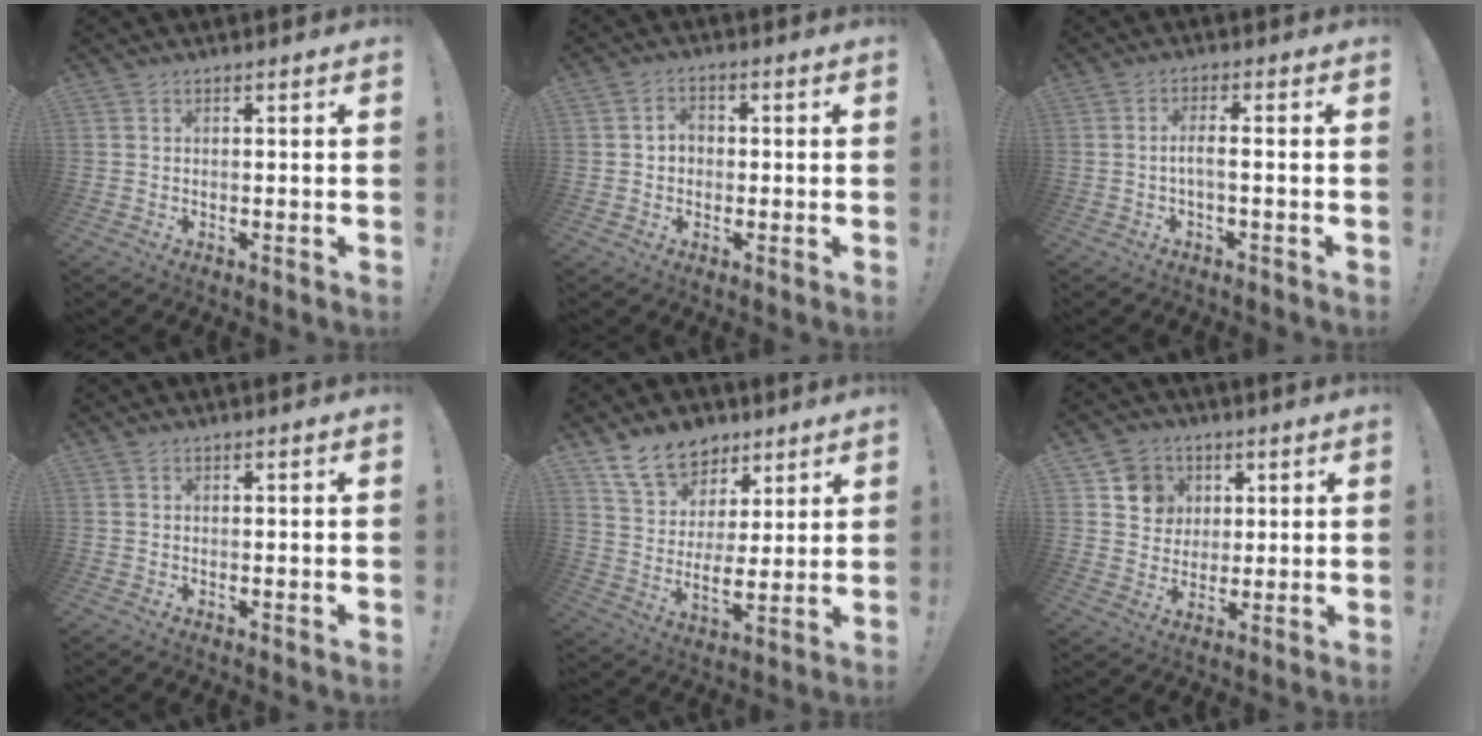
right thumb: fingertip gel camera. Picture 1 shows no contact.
{"total": 3.3, "force": [-0.1, 2.6, 2.0], "torque": [-0.031, 0.004, -0.003]}
{"total": 3.8, "force": [-1.1, 0.2, 3.6], "torque": [-0.074, -0.004, -0.023]}
{"total": 0.0}
{"total": 12.9, "force": [9.0, 7.9, 4.7], "torque": [-0.089, -0.058, 0.173]}
{"total": 8.8, "force": [3.1, 8.1, 1.3], "torque": [-0.013, -0.022, 0.066]}